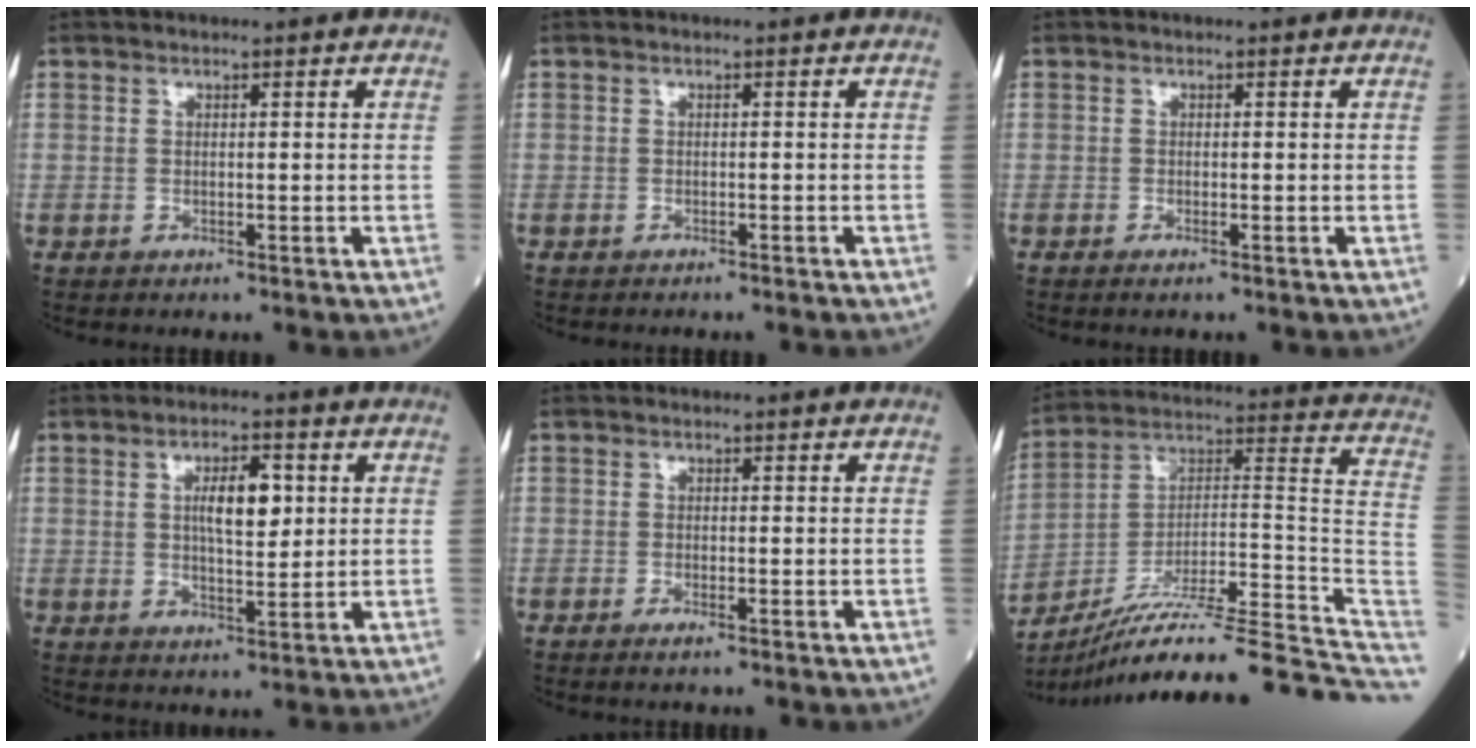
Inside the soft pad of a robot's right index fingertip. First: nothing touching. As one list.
[{"total": 1.4, "force": [-1.4, 0.0, 0.4], "torque": [-0.007, 0.000, -0.017]}, {"total": 0.6, "force": [-0.4, 0.0, 0.5], "torque": [-0.010, -0.002, -0.007]}, {"total": 6.1, "force": [1.4, 2.0, 5.6], "torque": [-0.094, 0.006, 0.025]}, {"total": 0.9, "force": [-0.6, 0.0, 0.7], "torque": [-0.014, -0.002, -0.011]}, {"total": 28.5, "force": [-23.5, 0.6, 16.0], "torque": [-0.161, 0.023, -0.357]}]